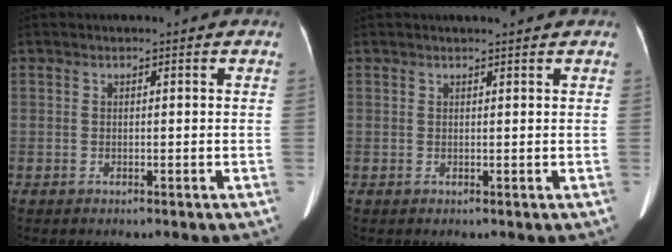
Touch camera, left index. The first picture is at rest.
{"total": 2.2, "force": [2.0, -0.1, 0.8], "torque": [-0.009, 0.008, 0.026]}